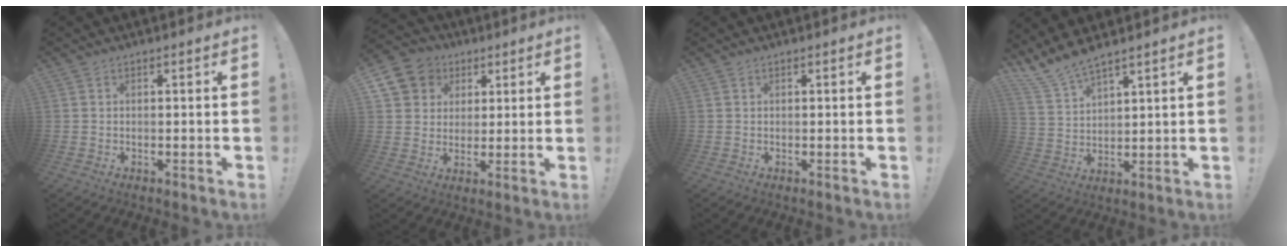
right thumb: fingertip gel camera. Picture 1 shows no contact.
{"total": 9.9, "force": [3.8, 8.7, 2.7], "torque": [-0.036, -0.020, 0.079]}
{"total": 0.0}
{"total": 7.5, "force": [7.0, 1.1, 2.4], "torque": [-0.066, -0.043, 0.135]}